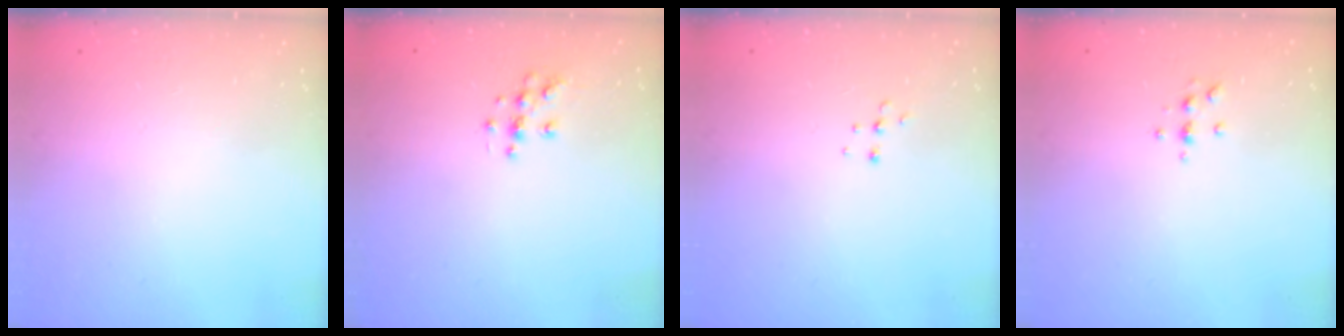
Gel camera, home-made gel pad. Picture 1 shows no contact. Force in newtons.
{"total": 5.0, "press": 4.7, "slide": 1.6}
{"total": 5.1, "press": 5.0, "slide": 0.4}
{"total": 4.1, "press": 4.1, "slide": 0.5}